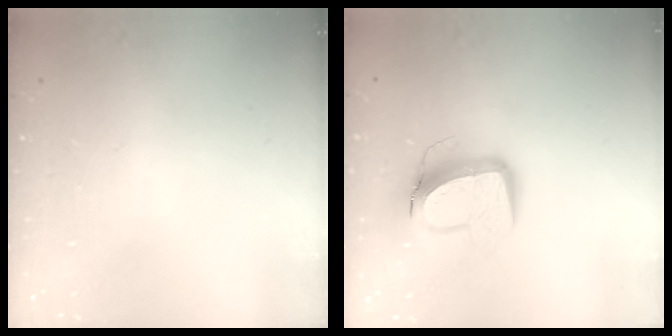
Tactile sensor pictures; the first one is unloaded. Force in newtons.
{"total": 11.5, "press": 11.4, "slide": 1.2}